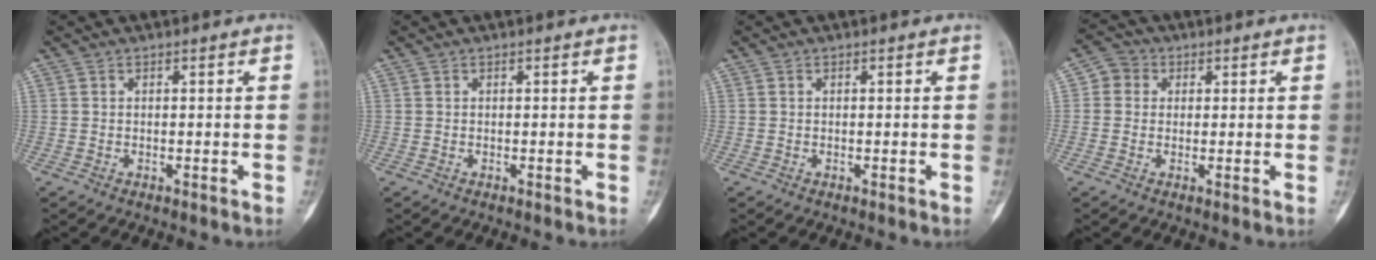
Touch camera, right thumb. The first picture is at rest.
{"total": 0.0}
{"total": 0.0}
{"total": 3.9, "force": [0.7, 3.6, 1.3], "torque": [-0.002, 0.005, 0.005]}